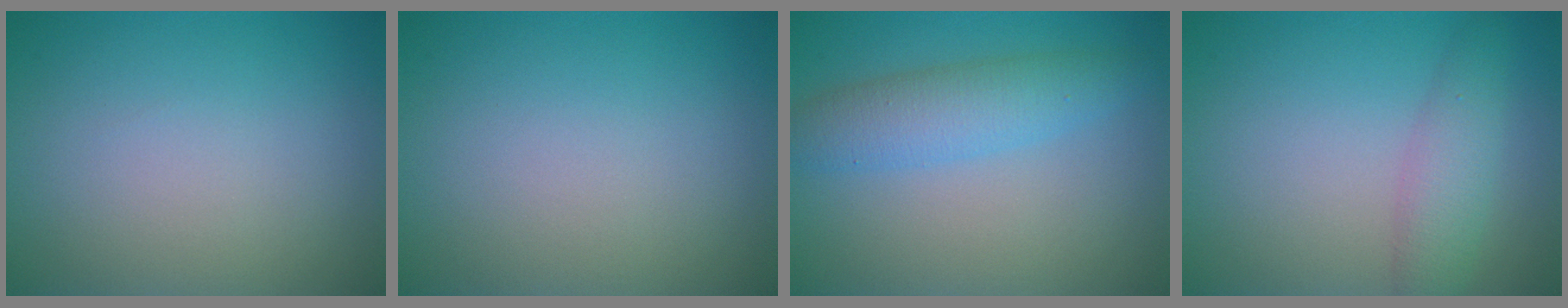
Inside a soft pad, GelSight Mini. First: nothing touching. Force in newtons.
{"total": 0.0}
{"total": 4.0, "press": 4.0, "slide": 0.1}
{"total": 2.9, "press": 2.9, "slide": 0.1}